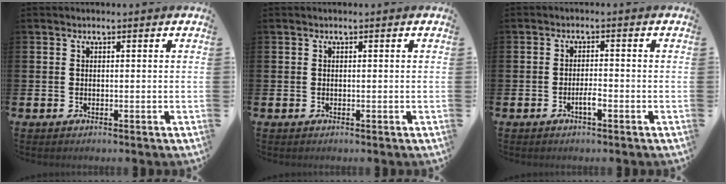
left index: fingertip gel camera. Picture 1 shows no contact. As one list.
[{"total": 0.0}, {"total": 2.0, "force": [-0.9, 0.4, 1.7], "torque": [-0.035, 0.003, -0.016]}]